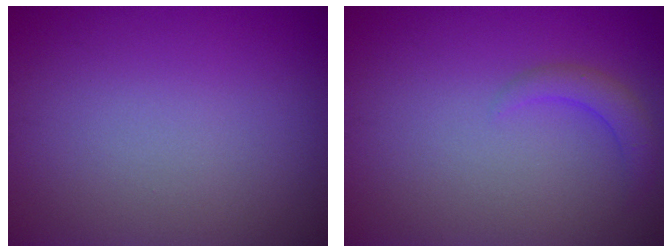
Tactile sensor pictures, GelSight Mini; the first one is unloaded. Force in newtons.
{"total": 1.8, "press": 1.8, "slide": 0.3}